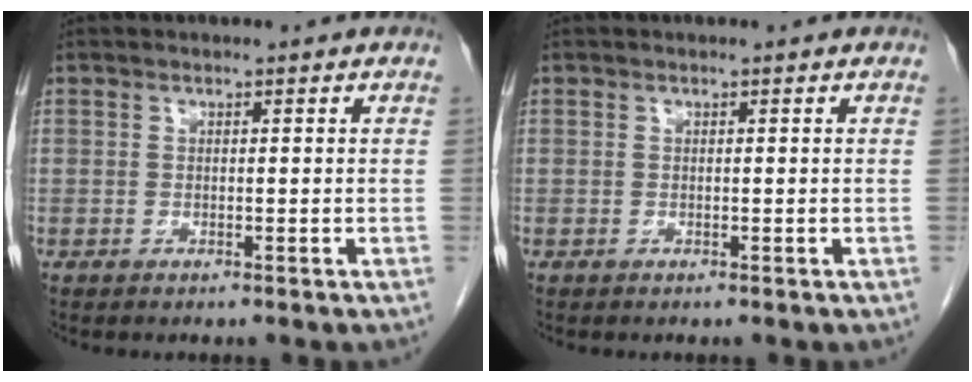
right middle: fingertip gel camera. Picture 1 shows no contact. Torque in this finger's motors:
{"motor_torque": [0.26, -0.34, 0.03, 0.00]}